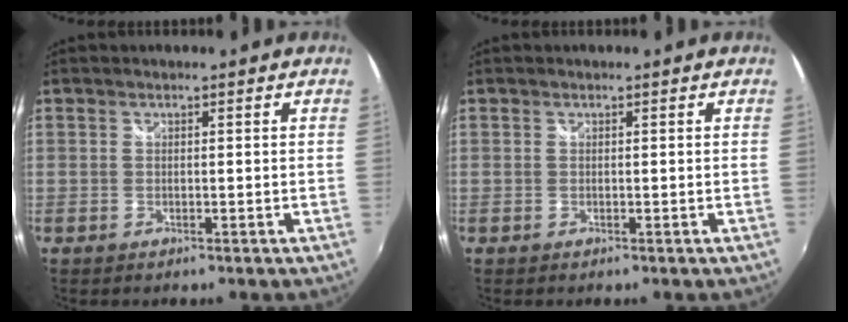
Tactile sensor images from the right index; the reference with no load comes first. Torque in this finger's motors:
{"motor_torque": [-0.02, -0.01, 0.01, 0.01]}